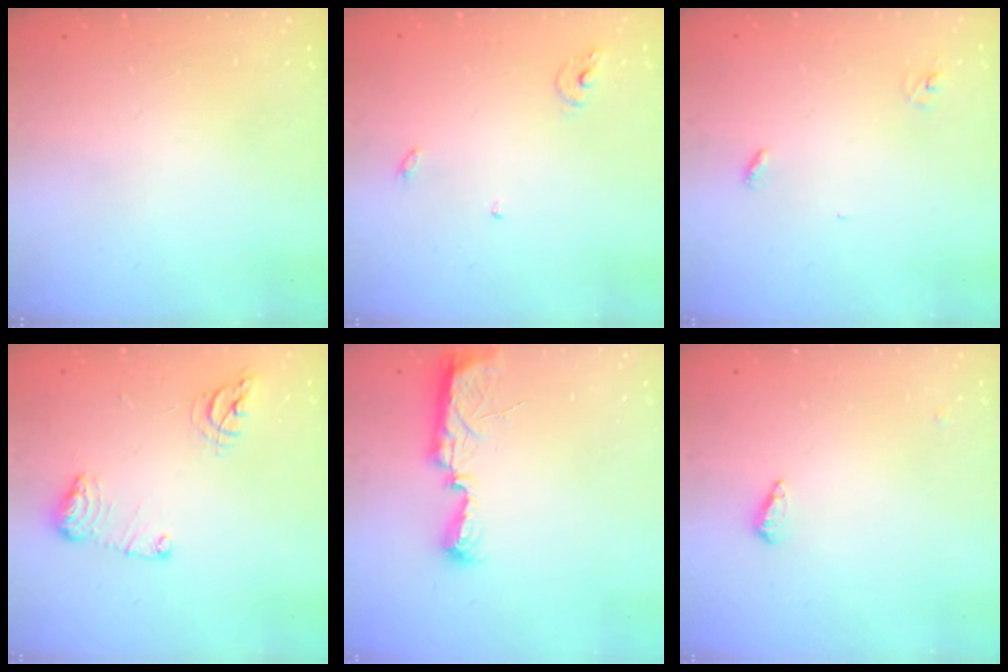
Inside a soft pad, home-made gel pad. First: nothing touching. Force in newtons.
{"total": 5.2, "press": 5.2, "slide": 0.4}
{"total": 2.8, "press": 2.8, "slide": 0.3}
{"total": 10.5, "press": 10.5, "slide": 1.0}
{"total": 7.9, "press": 7.8, "slide": 0.8}
{"total": 3.2, "press": 3.1, "slide": 0.3}